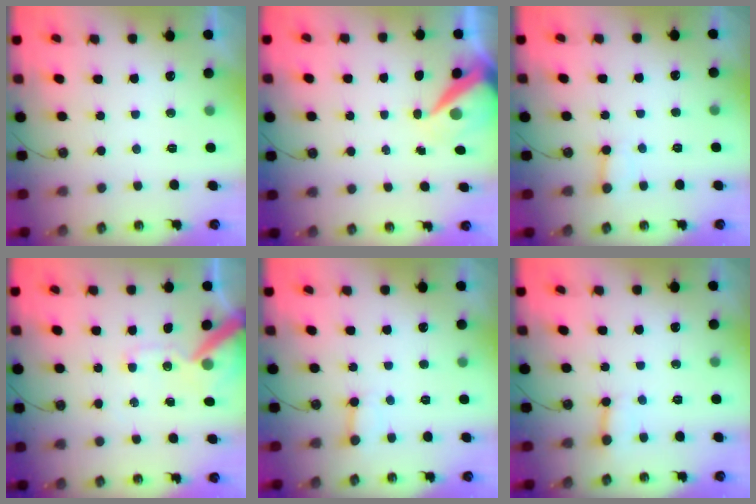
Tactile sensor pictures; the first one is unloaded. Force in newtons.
{"total": 8.6, "press": 8.5, "slide": 1.1}
{"total": 2.5, "press": 2.4, "slide": 0.4}
{"total": 11.6, "press": 11.5, "slide": 1.5}
{"total": 2.6, "press": 2.6, "slide": 0.2}
{"total": 3.0, "press": 2.9, "slide": 0.5}